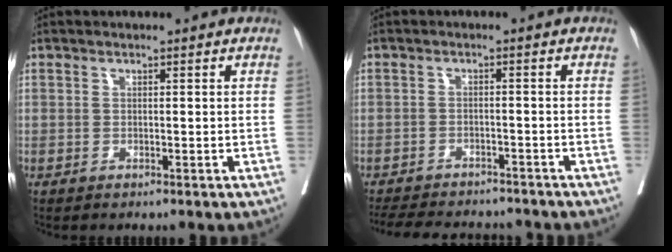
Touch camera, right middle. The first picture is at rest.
{"total": 13.7, "force": [-12.4, 3.5, 4.7], "torque": [-0.097, -0.004, -0.167]}